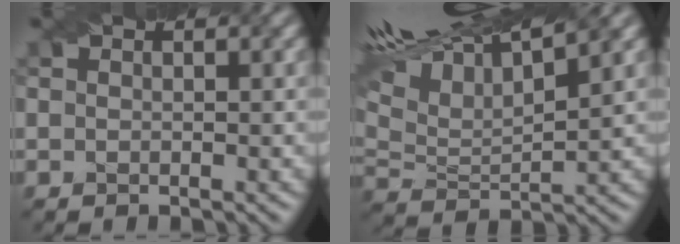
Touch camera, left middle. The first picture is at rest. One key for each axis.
{"total": 11.0, "fx": 7.8, "fy": 2.7, "fz": 7.2, "tx": -0.152, "ty": 0.039, "tz": 0.129}